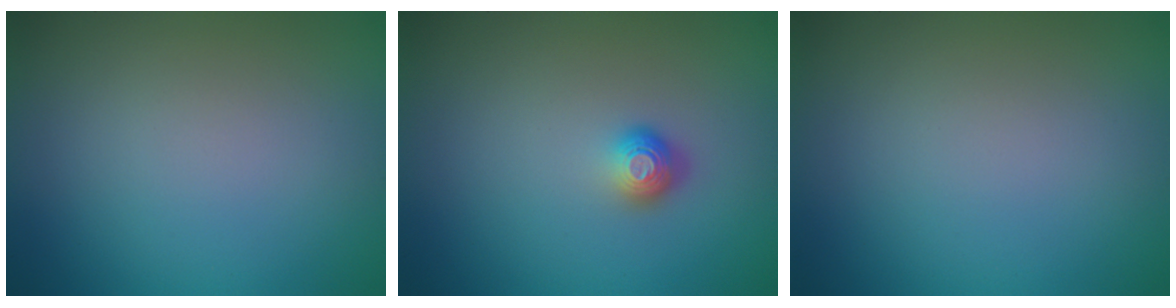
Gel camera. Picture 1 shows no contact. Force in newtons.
{"total": 1.7, "press": 1.3, "slide": 1.2}
{"total": 0.0}